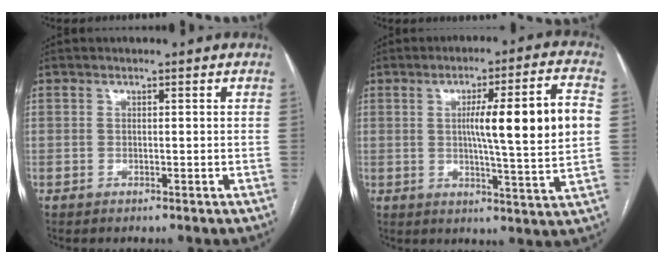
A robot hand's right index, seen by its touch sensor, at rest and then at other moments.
{"total": 14.3, "force": [1.7, -0.3, 14.2], "torque": [-0.212, 0.006, 0.023]}